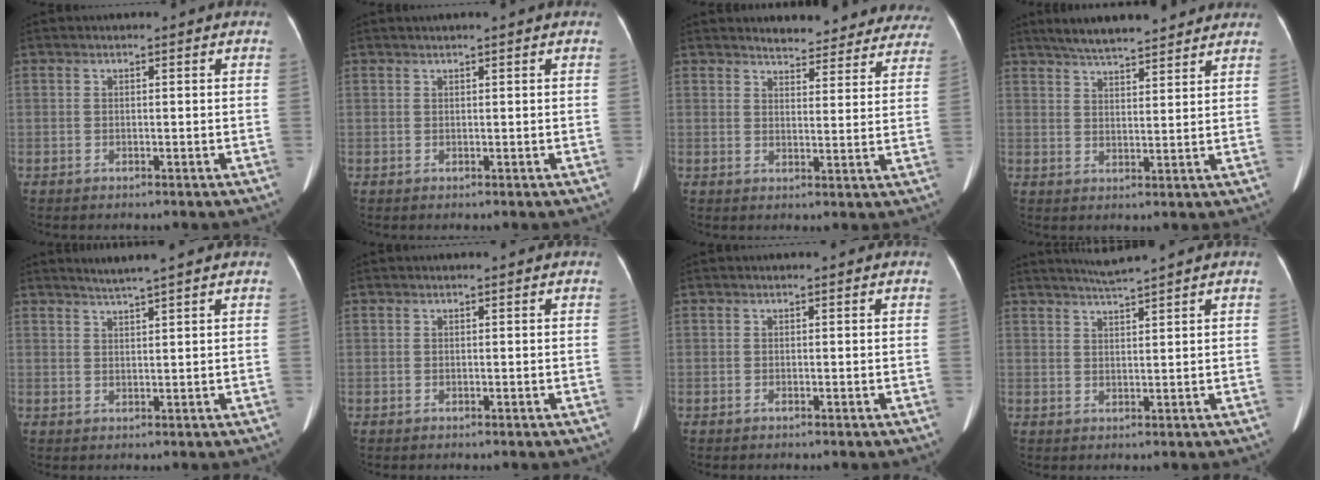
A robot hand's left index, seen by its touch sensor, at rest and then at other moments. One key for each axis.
{"total": 1.3, "fx": 1.1, "fy": -0.2, "fz": 0.8, "tx": -0.012, "ty": 0.017, "tz": 0.021}
{"total": 14.5, "fx": 13.6, "fy": 3.9, "fz": 2.8, "tx": 0.002, "ty": -0.023, "tz": 0.138}
{"total": 11.9, "fx": 10.4, "fy": 2.1, "fz": 5.3, "tx": -0.082, "ty": 0.026, "tz": 0.151}
{"total": 3.3, "fx": 2.8, "fy": -1.0, "fz": 1.4, "tx": -0.023, "ty": 0.008, "tz": 0.049}
{"total": 0.0}
{"total": 0.0}
{"total": 3.4, "fx": 3.0, "fy": -1.3, "fz": 0.9, "tx": -0.018, "ty": 0.000, "tz": 0.060}